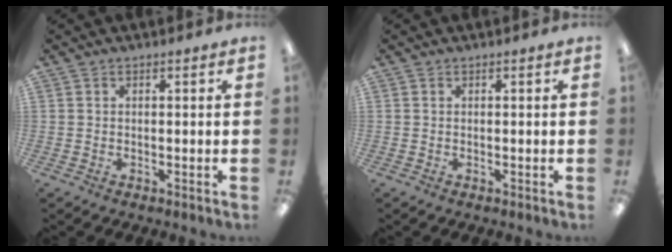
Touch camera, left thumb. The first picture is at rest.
{"total": 0.0}